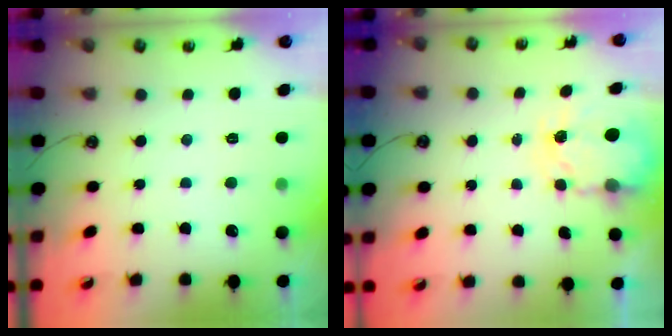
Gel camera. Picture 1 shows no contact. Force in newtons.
{"total": 3.8, "press": 3.8, "slide": 0.1}